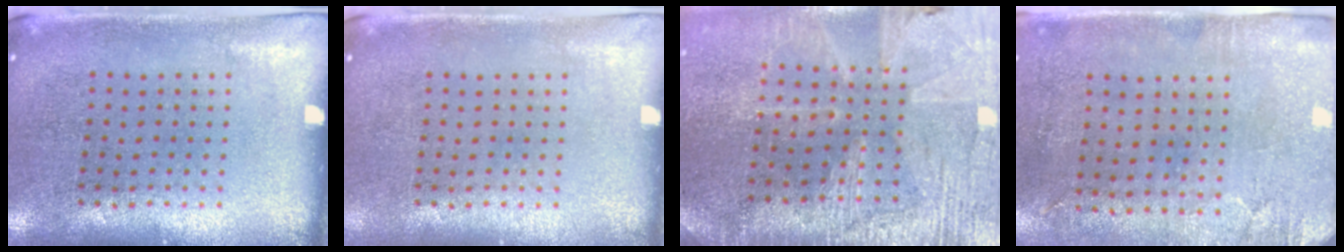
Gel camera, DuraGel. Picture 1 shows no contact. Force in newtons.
{"total": 0.0}
{"total": 3.4, "press": 3.2, "slide": 1.2}
{"total": 2.8, "press": 2.3, "slide": 1.7}